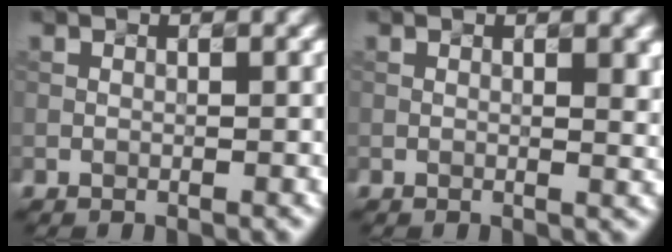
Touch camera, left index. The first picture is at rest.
{"total": 2.9, "force": [0.9, 1.1, 2.6], "torque": [-0.023, 0.005, 0.018]}